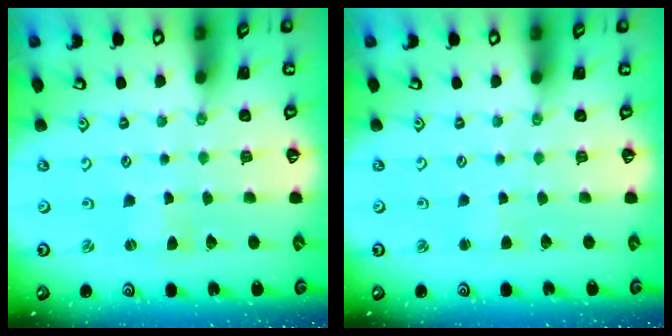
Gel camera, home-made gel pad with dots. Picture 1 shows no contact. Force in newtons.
{"total": 2.5, "press": 2.5, "slide": 0.2}